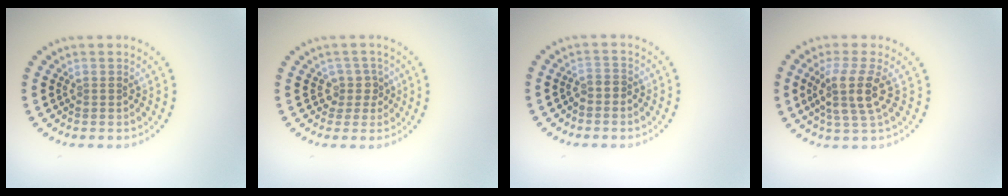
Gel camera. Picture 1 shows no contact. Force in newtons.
{"total": 1.9, "press": 1.4, "slide": 1.3}
{"total": 0.8, "press": 0.5, "slide": 0.6}
{"total": 3.8, "press": 3.0, "slide": 2.3}